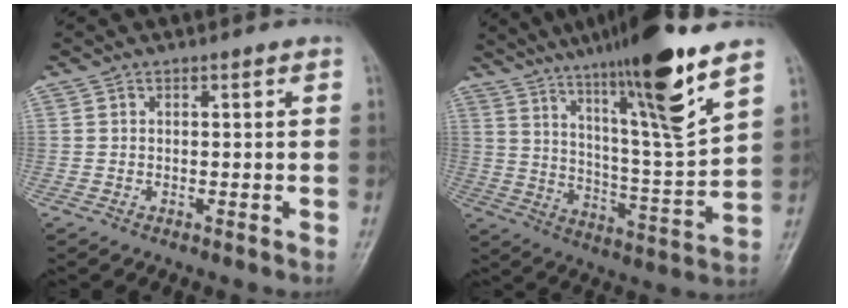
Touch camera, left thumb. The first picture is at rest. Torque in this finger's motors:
{"motor_torque": [2.71, 1.67, 1.78, -0.99, 0.53]}